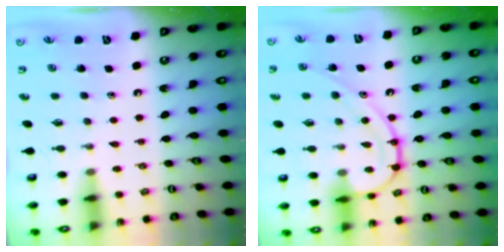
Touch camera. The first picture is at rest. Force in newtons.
{"total": 13.1, "press": 13.0, "slide": 1.4}